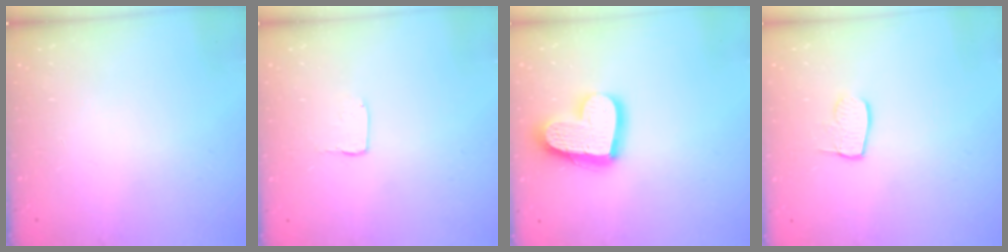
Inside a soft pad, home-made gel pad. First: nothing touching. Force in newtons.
{"total": 1.7, "press": 1.6, "slide": 0.1}
{"total": 17.8, "press": 17.7, "slide": 1.9}
{"total": 7.0, "press": 7.0, "slide": 0.6}